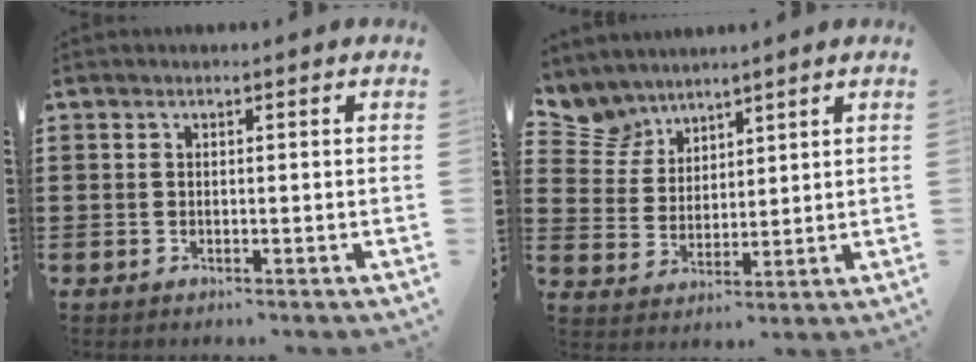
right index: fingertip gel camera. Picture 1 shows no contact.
{"total": 5.2, "force": [4.3, 2.8, -0.3], "torque": [-0.026, -0.017, 0.082]}